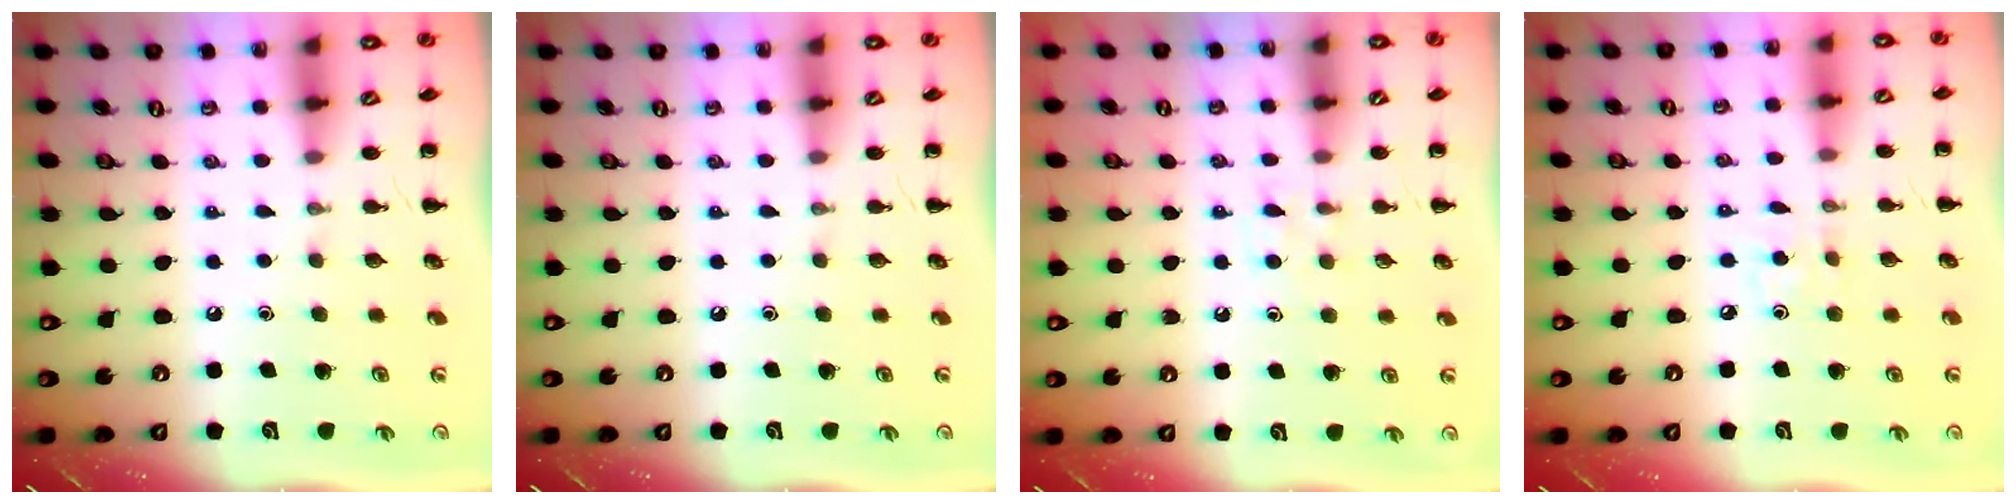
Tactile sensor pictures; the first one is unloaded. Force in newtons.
{"total": 0.0}
{"total": 4.4, "press": 4.1, "slide": 1.6}
{"total": 3.3, "press": 3.1, "slide": 1.1}